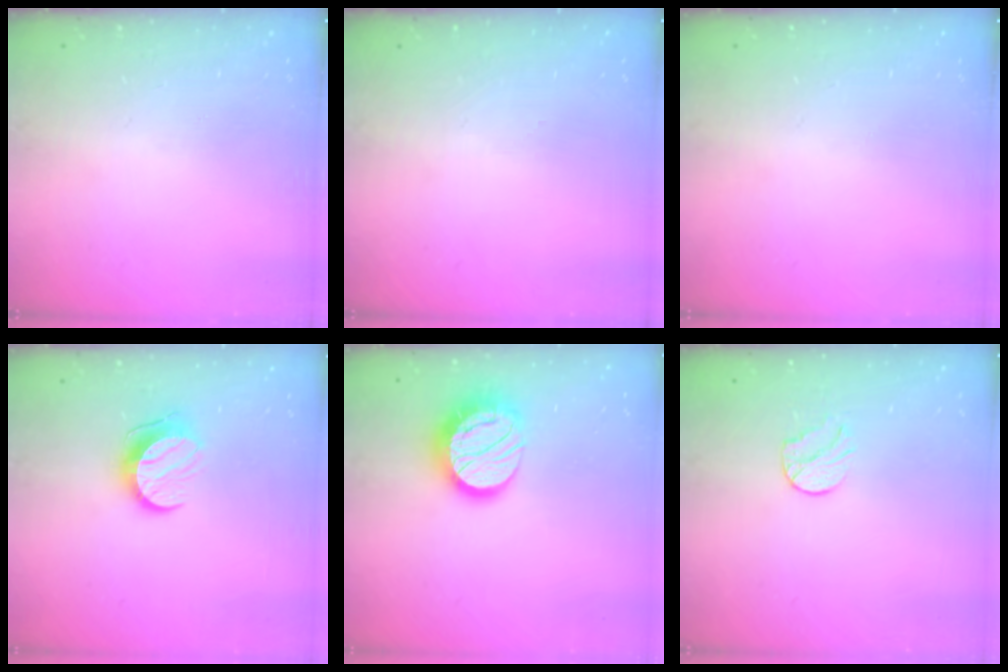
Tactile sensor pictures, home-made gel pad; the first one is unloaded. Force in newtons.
{"total": 0.0}
{"total": 0.0}
{"total": 9.5, "press": 9.5, "slide": 0.3}
{"total": 20.0, "press": 20.0, "slide": 1.3}
{"total": 6.4, "press": 6.3, "slide": 0.6}